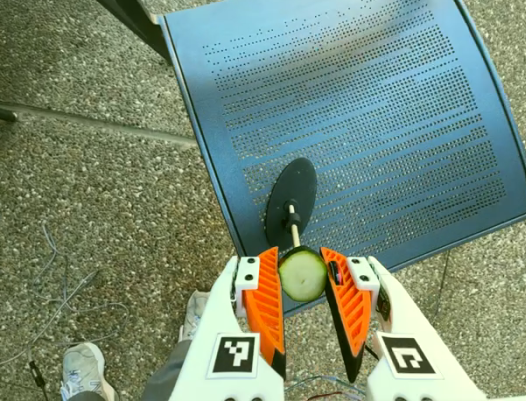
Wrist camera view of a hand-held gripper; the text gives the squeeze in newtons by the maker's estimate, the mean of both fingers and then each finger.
{"total": 8.9, "left": 8.1, "right": 9.7}